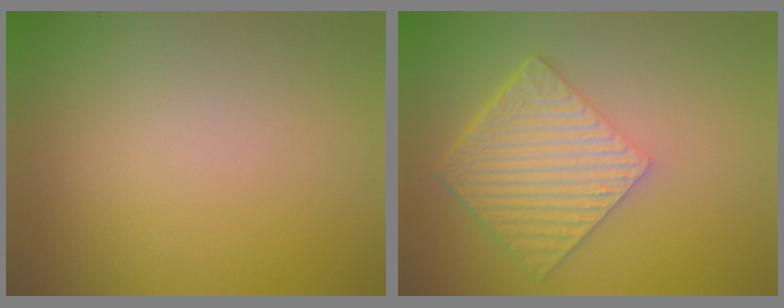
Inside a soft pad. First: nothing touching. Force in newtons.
{"total": 6.5, "press": 4.6, "slide": 4.6}